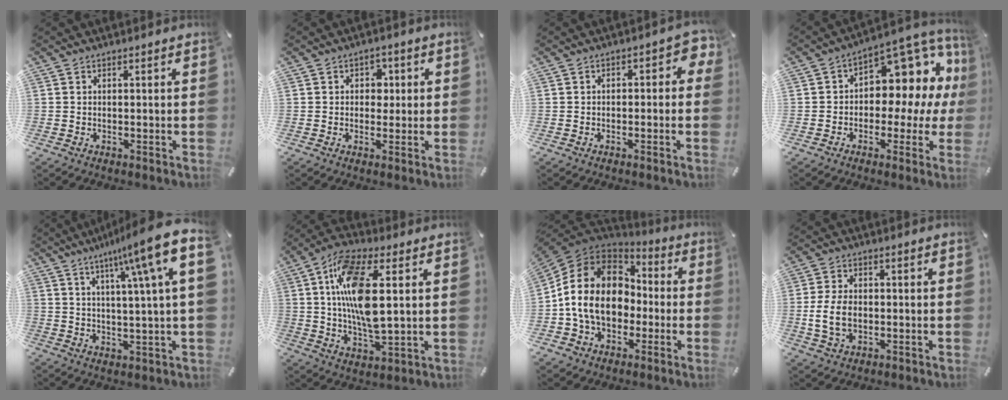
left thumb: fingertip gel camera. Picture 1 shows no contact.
{"total": 3.4, "force": [0.0, 3.0, 1.7], "torque": [-0.014, -0.001, -0.009]}
{"total": 3.3, "force": [-0.9, 1.8, 2.5], "torque": [-0.039, 0.013, -0.021]}
{"total": 10.9, "force": [3.5, 7.0, 7.6], "torque": [-0.088, -0.052, 0.055]}
{"total": 14.4, "force": [6.6, 1.0, 12.8], "torque": [-0.208, -0.035, 0.095]}
{"total": 15.5, "force": [3.2, 6.1, 13.9], "torque": [-0.290, -0.006, 0.050]}
{"total": 16.7, "force": [-1.9, 13.7, 9.5], "torque": [-0.215, 0.024, -0.035]}
{"total": 8.2, "force": [-1.0, 5.8, 5.7], "torque": [-0.122, 0.003, -0.021]}